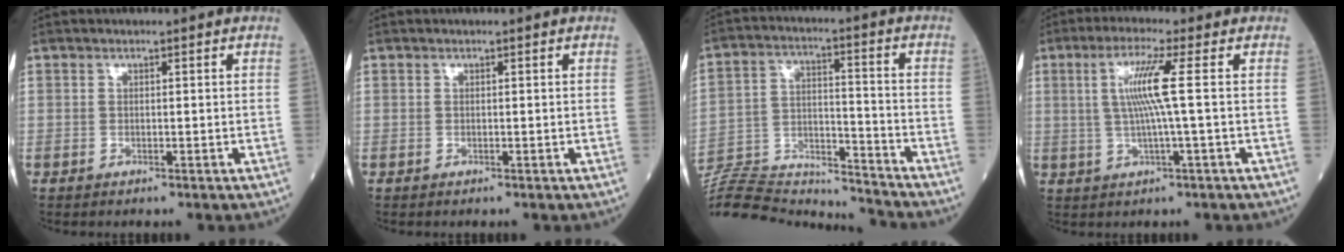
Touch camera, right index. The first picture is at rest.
{"total": 0.0}
{"total": 22.0, "force": [-21.2, 3.1, 5.2], "torque": [-0.142, 0.007, -0.338]}
{"total": 6.6, "force": [0.9, -1.2, 6.5], "torque": [-0.132, 0.004, 0.020]}